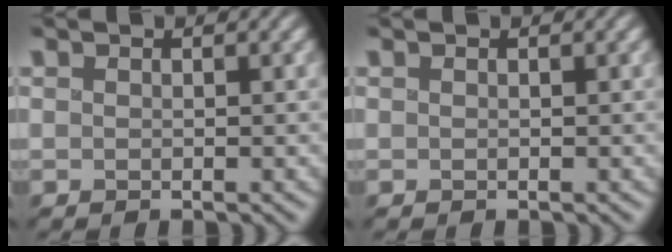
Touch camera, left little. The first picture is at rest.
{"total": 0.0}